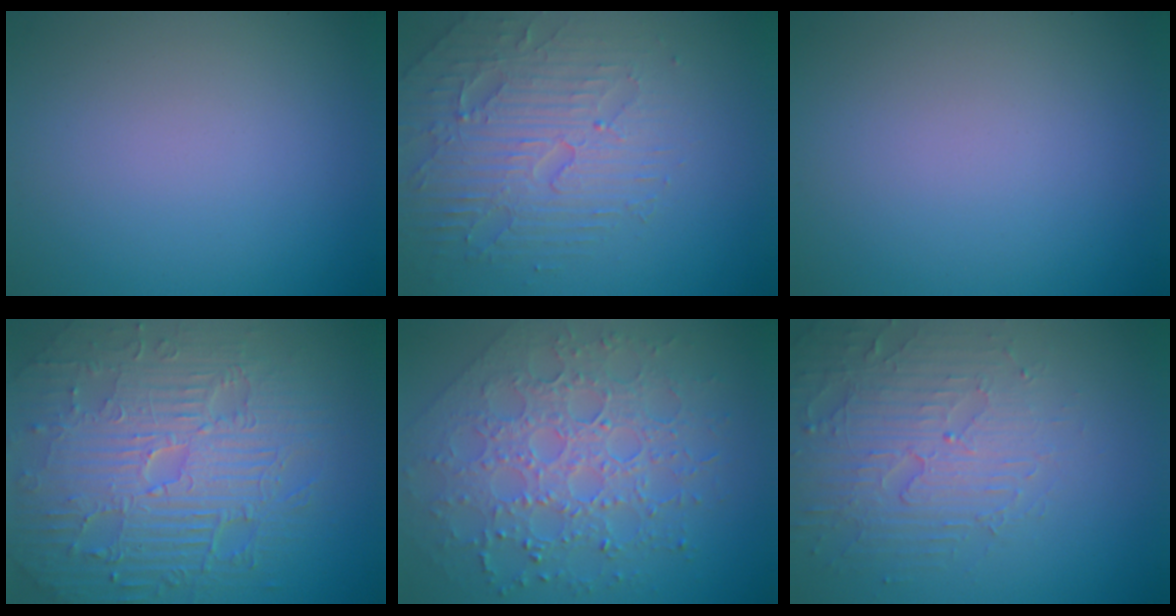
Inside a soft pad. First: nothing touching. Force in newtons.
{"total": 4.8, "press": 4.7, "slide": 1.1}
{"total": 0.0}
{"total": 11.3, "press": 7.2, "slide": 8.7}
{"total": 8.0, "press": 5.8, "slide": 5.5}
{"total": 4.5, "press": 4.3, "slide": 1.3}